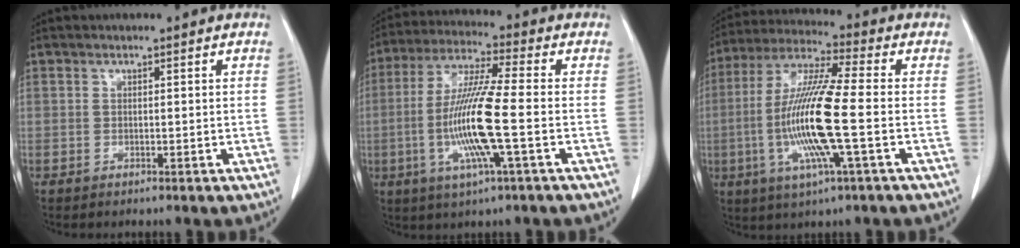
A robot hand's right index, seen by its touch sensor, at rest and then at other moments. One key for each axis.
{"total": 12.9, "fx": -2.5, "fy": 0.1, "fz": 12.7, "tx": -0.256, "ty": -0.009, "tz": -0.053}
{"total": 14.9, "fx": -2.5, "fy": 0.5, "fz": 14.7, "tx": -0.299, "ty": -0.007, "tz": -0.054}